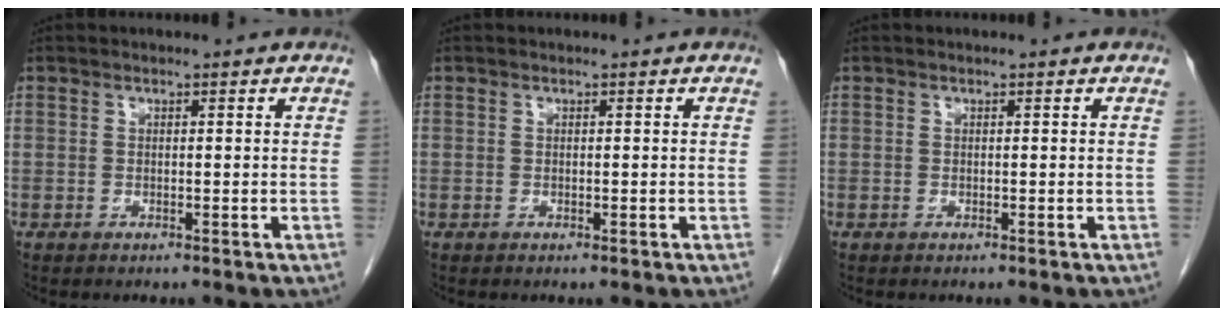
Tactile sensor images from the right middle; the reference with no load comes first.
{"total": 0.0}
{"total": 0.0}